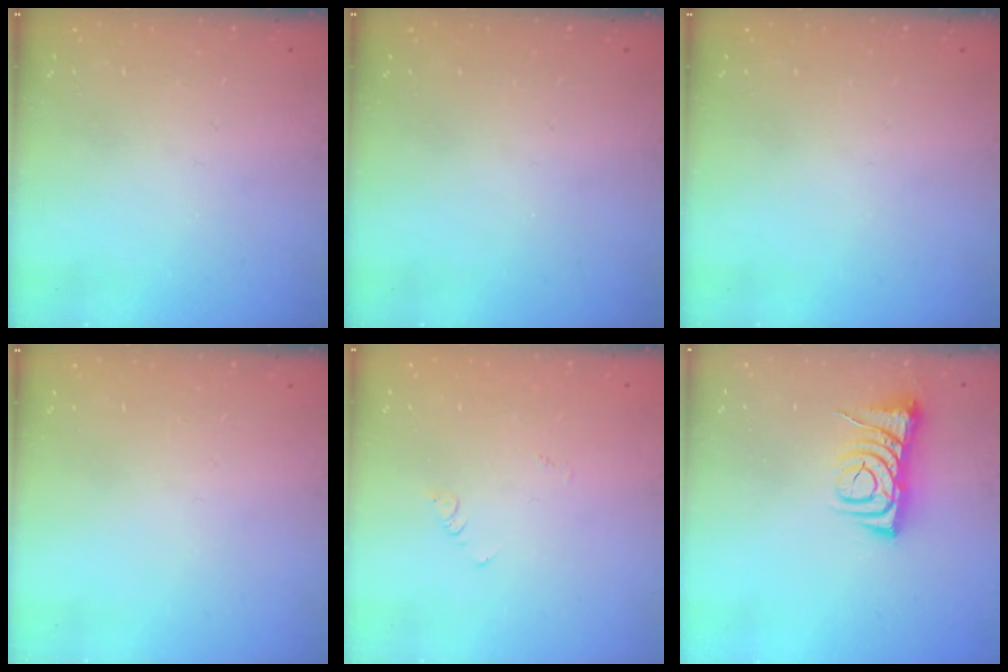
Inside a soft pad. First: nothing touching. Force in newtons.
{"total": 0.0}
{"total": 0.0}
{"total": 0.0}
{"total": 1.9, "press": 1.9, "slide": 0.4}
{"total": 7.3, "press": 7.2, "slide": 0.9}